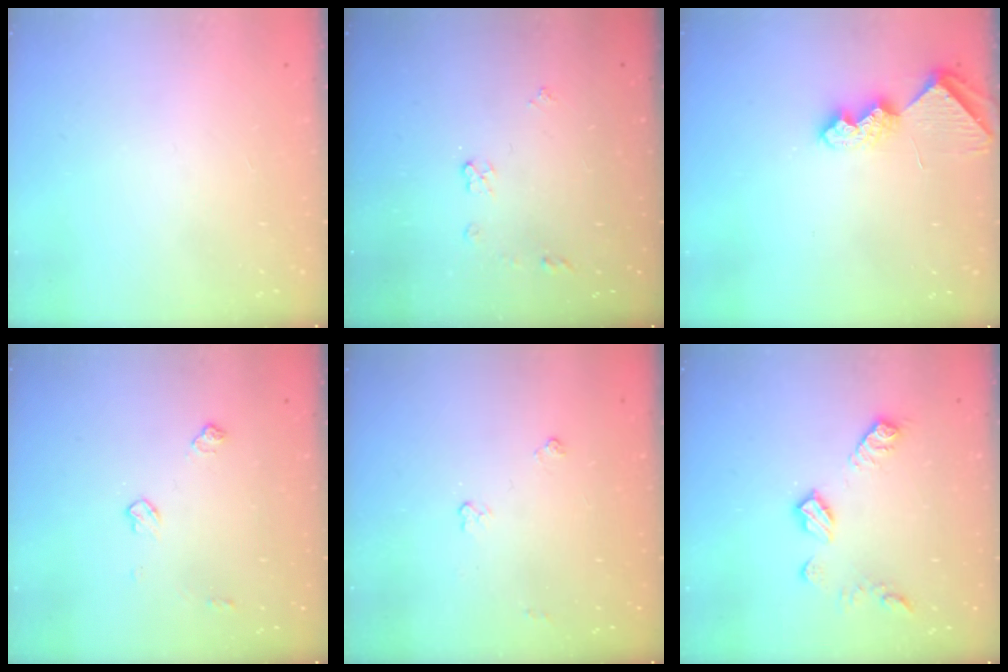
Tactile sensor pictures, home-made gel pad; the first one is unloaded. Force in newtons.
{"total": 6.7, "press": 6.6, "slide": 0.8}
{"total": 7.9, "press": 7.8, "slide": 0.5}
{"total": 6.9, "press": 6.9, "slide": 0.7}
{"total": 4.7, "press": 4.7, "slide": 0.6}
{"total": 9.7, "press": 9.7, "slide": 0.2}